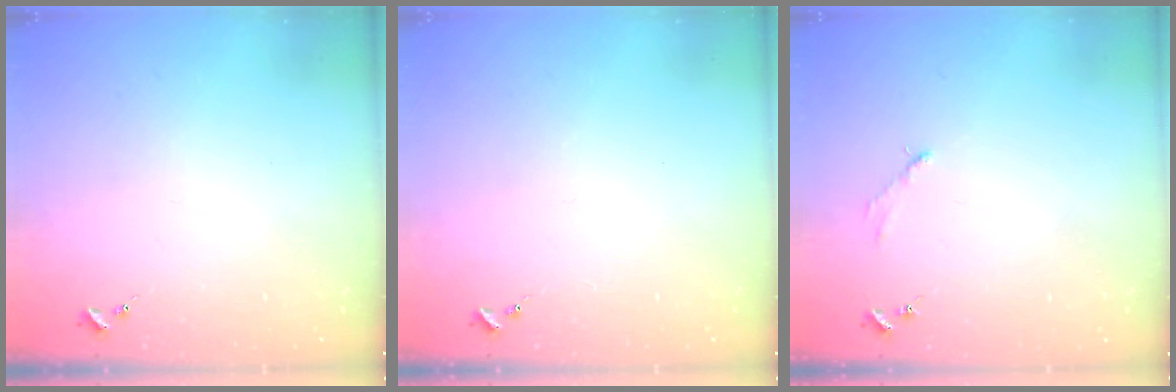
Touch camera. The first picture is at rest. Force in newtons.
{"total": 0.0}
{"total": 2.9, "press": 2.9, "slide": 0.4}